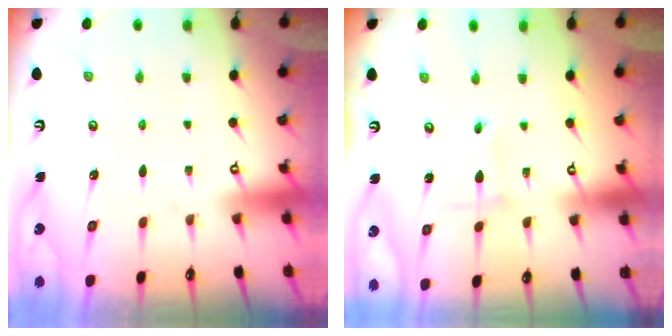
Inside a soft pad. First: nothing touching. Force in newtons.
{"total": 2.0, "press": 2.0, "slide": 0.2}